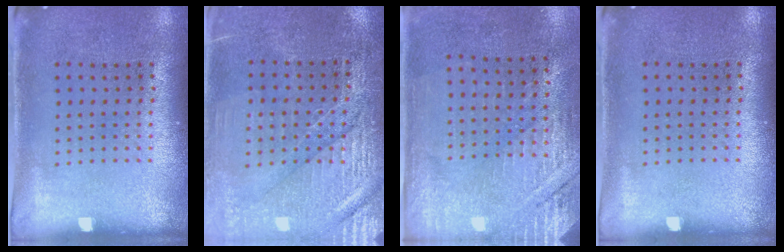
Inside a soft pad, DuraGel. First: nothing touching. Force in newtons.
{"total": 3.0, "press": 2.9, "slide": 0.9}
{"total": 2.8, "press": 2.6, "slide": 0.9}
{"total": 0.0}